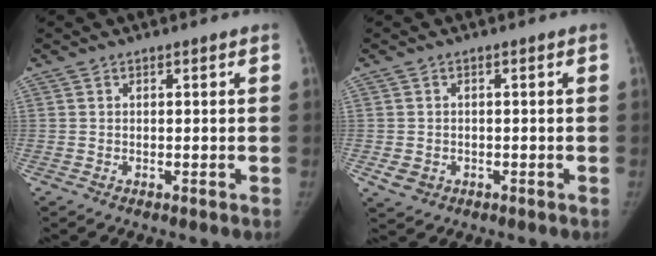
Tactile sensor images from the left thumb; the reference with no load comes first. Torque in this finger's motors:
{"motor_torque": [-0.04, 0.06, 0.42, -0.12, 0.00]}